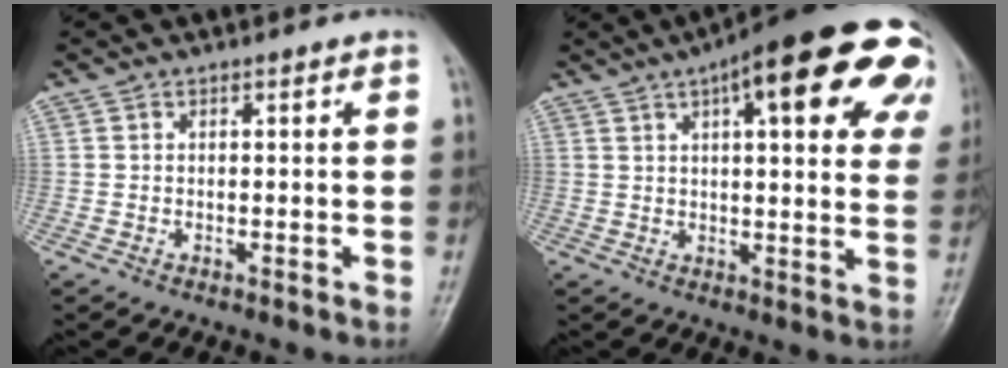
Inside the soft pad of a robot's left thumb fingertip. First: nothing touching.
{"total": 25.1, "force": [11.0, 7.9, 21.1], "torque": [-0.250, 0.013, 0.139]}